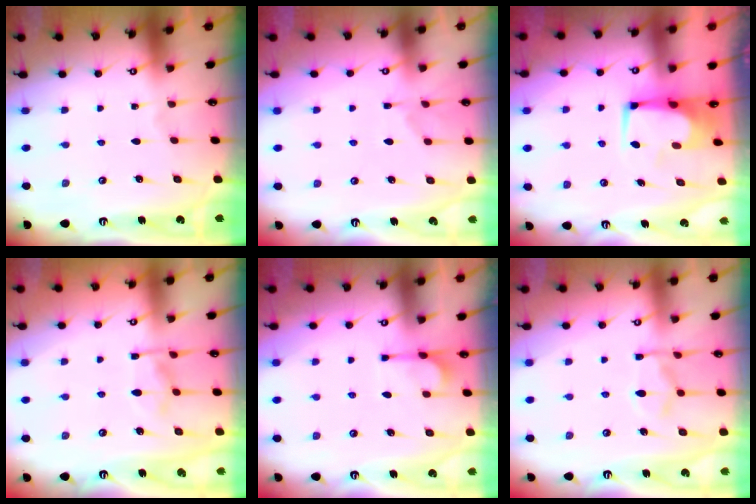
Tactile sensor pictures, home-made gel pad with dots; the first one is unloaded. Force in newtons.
{"total": 1.6, "press": 1.2, "slide": 1.2}
{"total": 1.6, "press": 1.5, "slide": 0.2}
{"total": 5.2, "press": 5.0, "slide": 1.5}
{"total": 6.1, "press": 5.9, "slide": 1.4}
{"total": 11.5, "press": 11.5, "slide": 1.3}